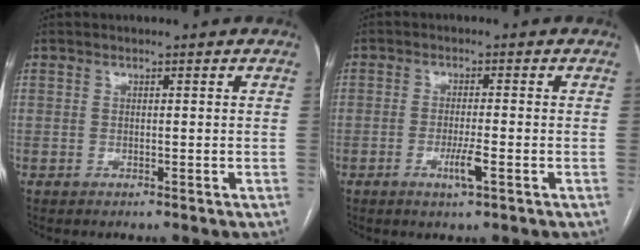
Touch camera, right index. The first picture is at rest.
{"total": 3.4, "force": [-1.5, 0.1, 3.1], "torque": [-0.058, -0.005, -0.027]}